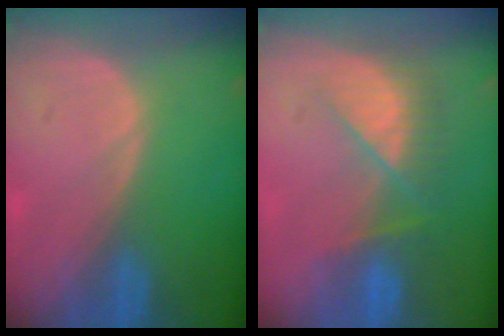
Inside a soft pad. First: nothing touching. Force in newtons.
{"total": 7.7, "press": 7.0, "slide": 3.2}